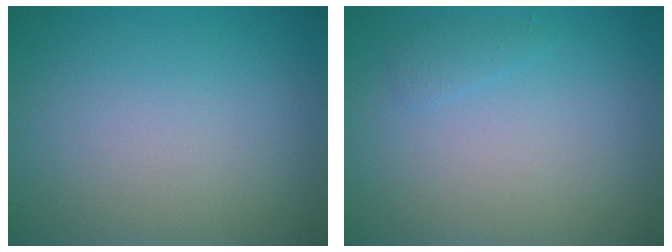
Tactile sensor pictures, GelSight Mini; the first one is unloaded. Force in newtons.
{"total": 0.8, "press": 0.8, "slide": 0.1}